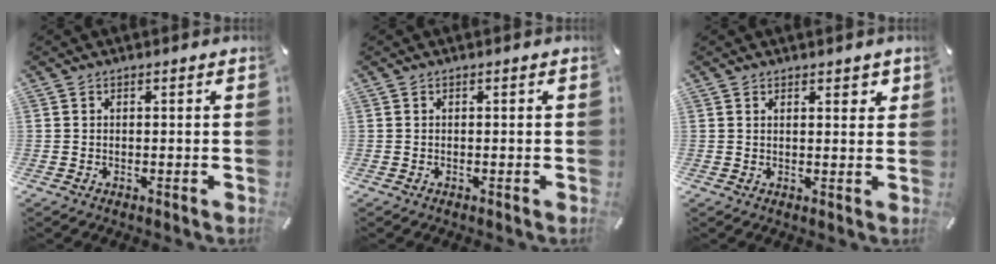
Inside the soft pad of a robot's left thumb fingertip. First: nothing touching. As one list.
[{"total": 0.0}, {"total": 2.2, "force": [1.6, 1.1, 1.1], "torque": [-0.007, -0.005, 0.026]}]